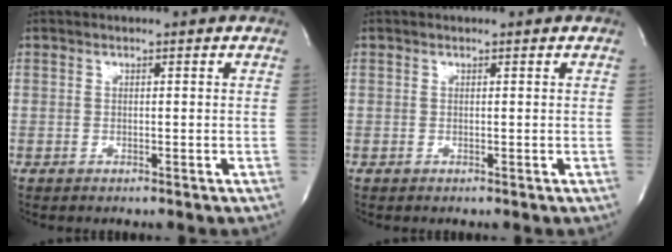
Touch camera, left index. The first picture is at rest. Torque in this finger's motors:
{"motor_torque": [0.21, -0.08, 0.03, -0.01]}